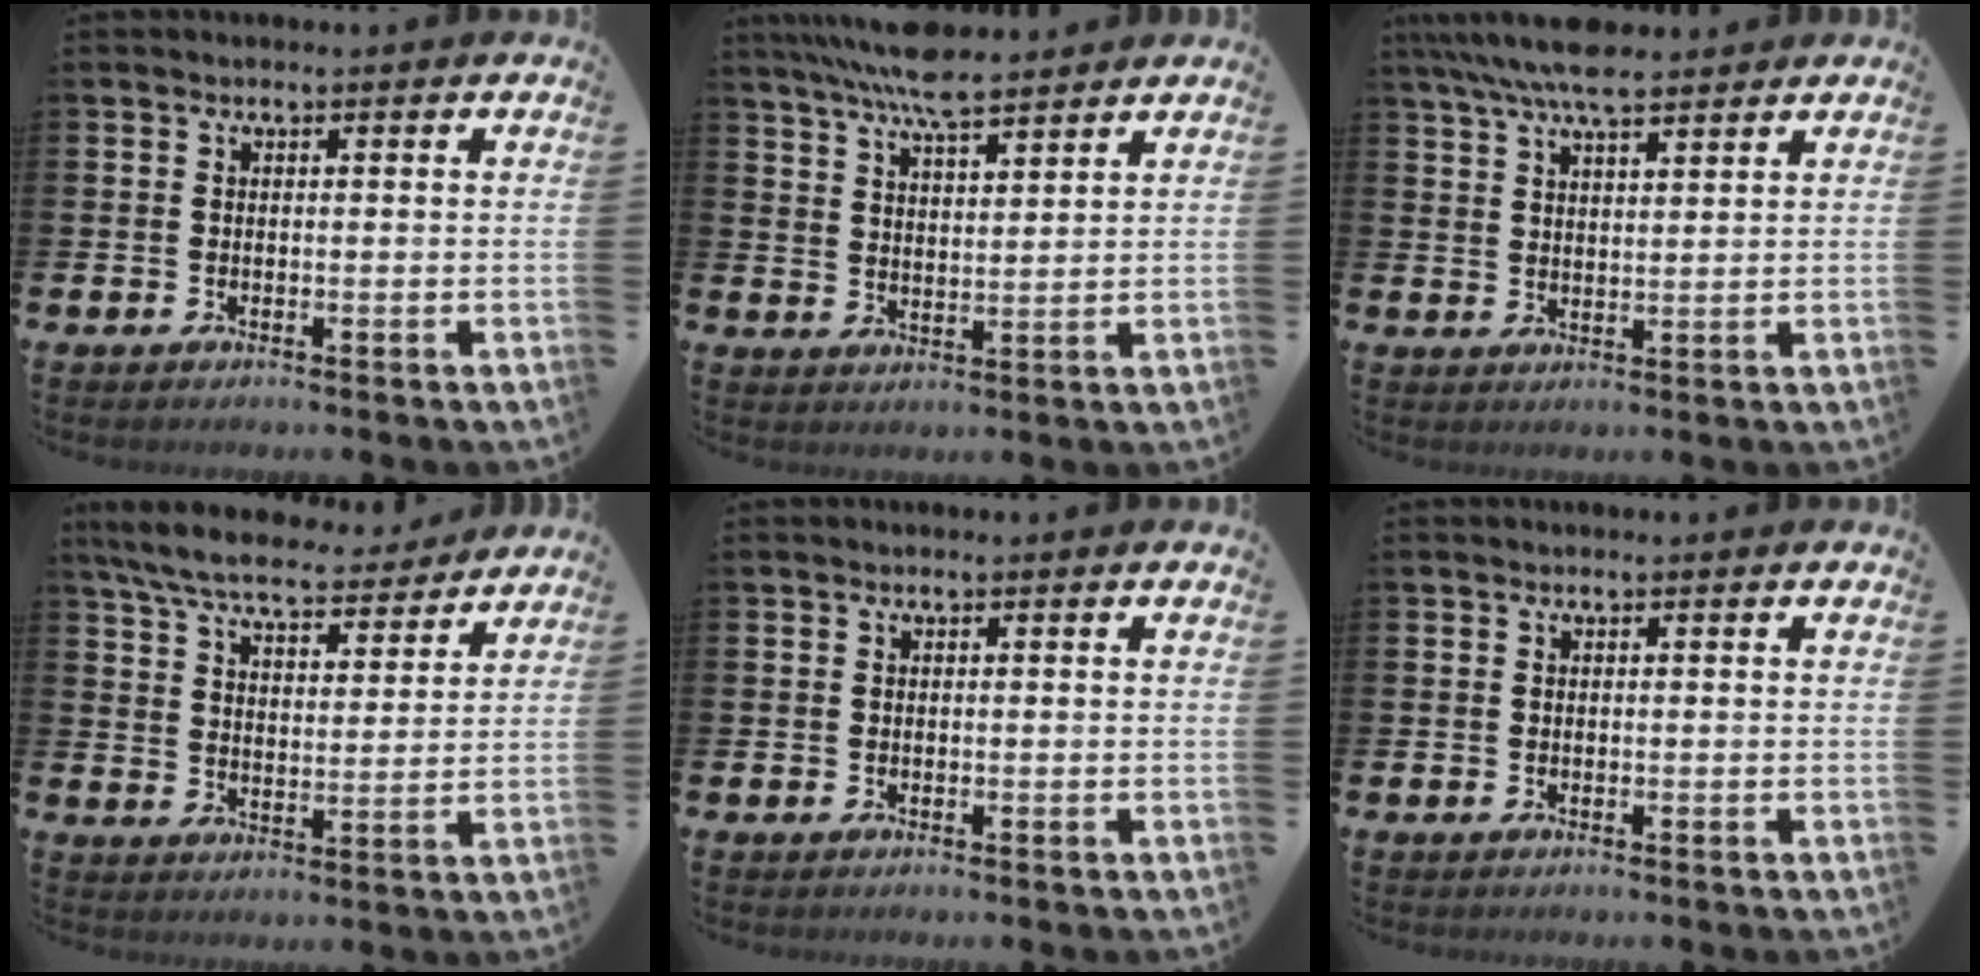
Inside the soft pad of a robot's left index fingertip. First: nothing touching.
{"total": 6.7, "force": [6.3, 0.9, 2.3], "torque": [-0.062, -0.025, 0.114]}
{"total": 6.5, "force": [5.8, 1.6, 2.6], "torque": [-0.059, -0.019, 0.104]}
{"total": 7.8, "force": [7.2, 1.5, 2.6], "torque": [-0.080, -0.038, 0.129]}
{"total": 0.0}
{"total": 0.0}